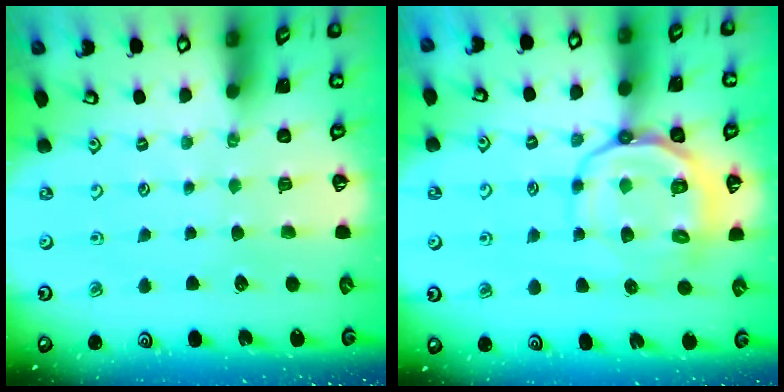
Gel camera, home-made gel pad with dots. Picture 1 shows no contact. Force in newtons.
{"total": 12.1, "press": 12.0, "slide": 2.0}